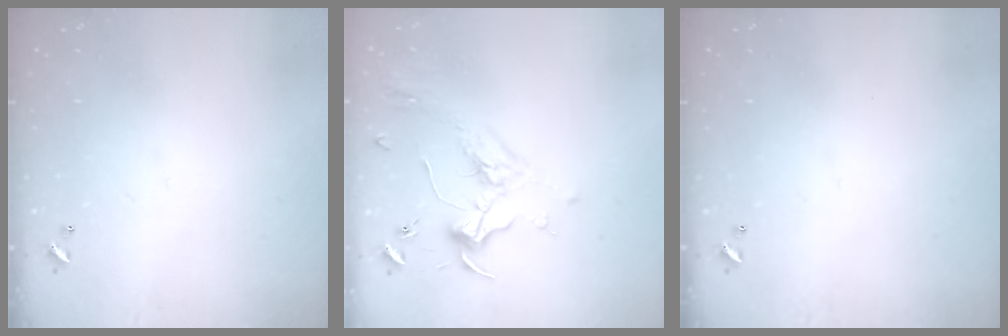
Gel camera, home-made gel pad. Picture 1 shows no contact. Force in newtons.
{"total": 1.8, "press": 1.7, "slide": 0.7}
{"total": 0.0}